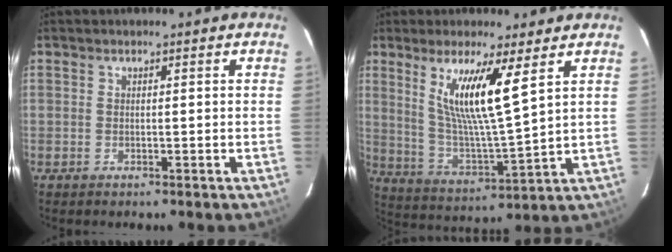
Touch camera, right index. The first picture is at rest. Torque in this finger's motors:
{"motor_torque": [0.27, 0.25, 0.35, 0.09]}